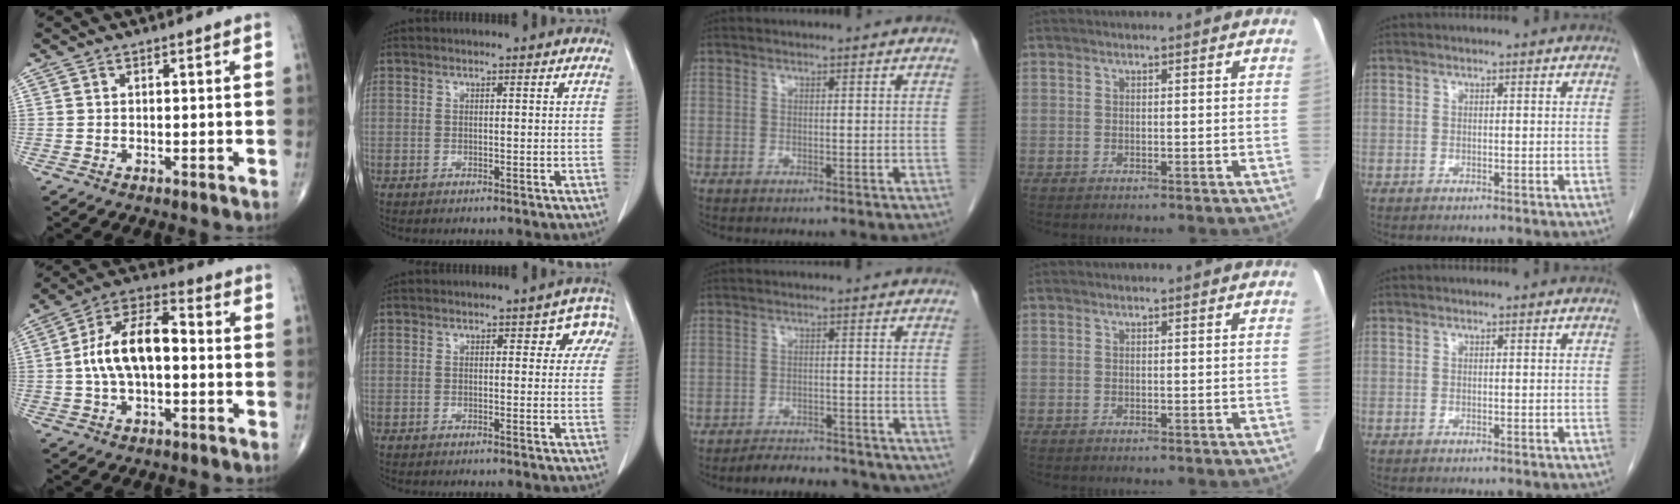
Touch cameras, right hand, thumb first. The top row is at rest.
{"thumb": {"total": 13.3, "force": [-0.3, 6.8, 11.4], "torque": [-0.208, 0.038, -0.013]}, "index": {"total": 4.2, "force": [1.8, 2.5, 2.8], "torque": [-0.011, 0.012, 0.011]}, "middle": {"total": 10.4, "force": [-9.3, 3.4, 3.2], "torque": [-0.038, 0.008, -0.112]}}